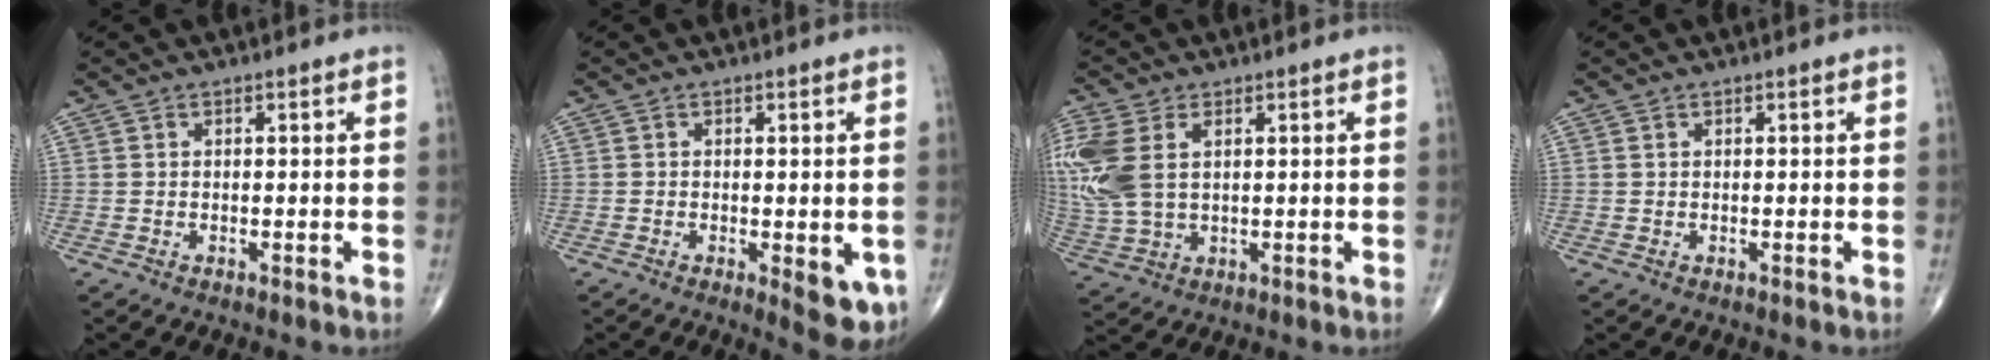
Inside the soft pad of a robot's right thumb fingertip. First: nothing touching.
{"total": 7.0, "force": [-2.1, 2.6, 6.2], "torque": [-0.061, -0.012, -0.024]}
{"total": 14.3, "force": [3.3, 8.9, 10.7], "torque": [-0.285, 0.002, 0.072]}
{"total": 0.0}